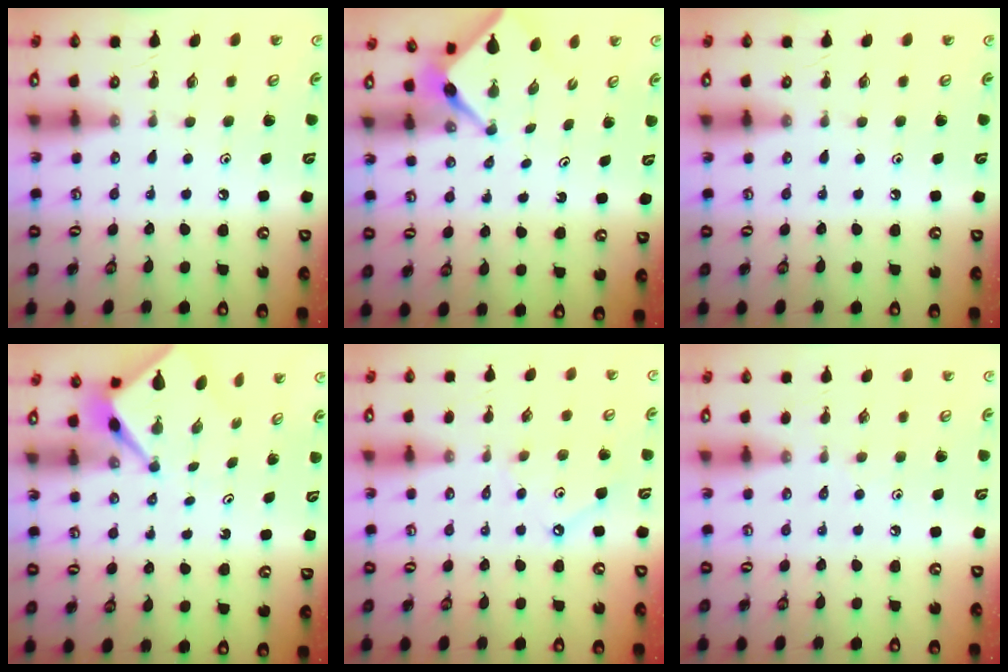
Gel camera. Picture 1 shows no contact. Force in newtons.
{"total": 3.2, "press": 3.2, "slide": 0.3}
{"total": 0.0}
{"total": 3.1, "press": 3.1, "slide": 0.2}
{"total": 4.2, "press": 4.2, "slide": 0.4}
{"total": 4.7, "press": 4.6, "slide": 0.7}